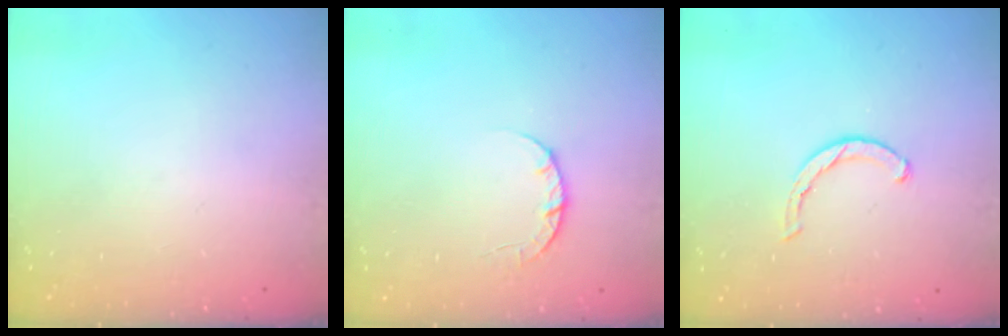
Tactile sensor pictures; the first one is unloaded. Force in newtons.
{"total": 3.7, "press": 3.7, "slide": 0.5}
{"total": 1.8, "press": 1.8, "slide": 0.3}